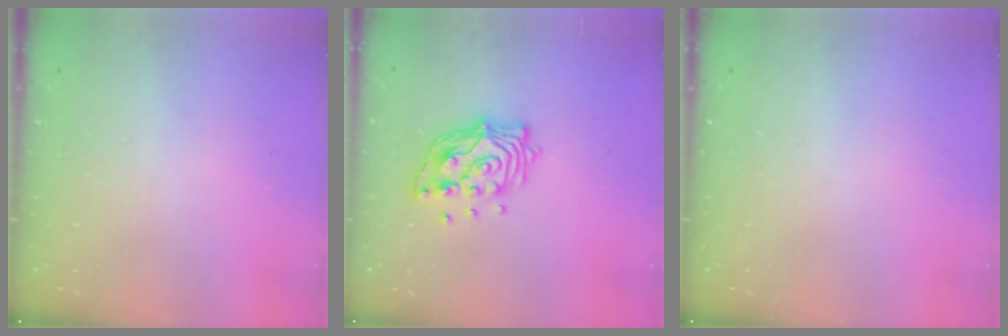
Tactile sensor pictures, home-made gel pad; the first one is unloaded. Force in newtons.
{"total": 12.4, "press": 12.4, "slide": 1.2}
{"total": 0.0}